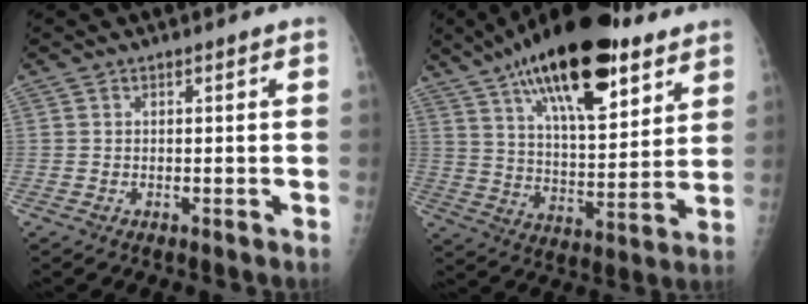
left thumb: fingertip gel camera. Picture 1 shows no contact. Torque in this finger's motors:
{"motor_torque": [2.41, 2.37, 1.63, -1.14, 0.24]}